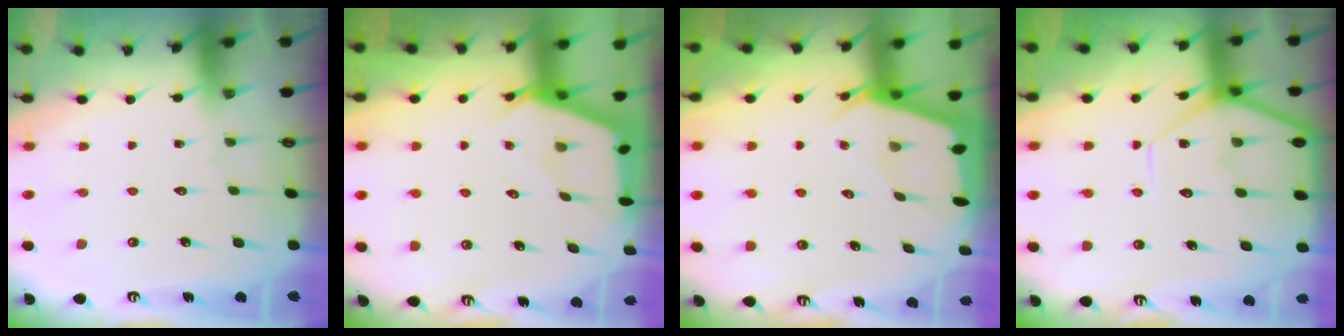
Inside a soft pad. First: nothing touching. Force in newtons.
{"total": 2.7, "press": 2.7, "slide": 0.4}
{"total": 2.6, "press": 2.6, "slide": 0.3}
{"total": 11.5, "press": 11.4, "slide": 0.9}